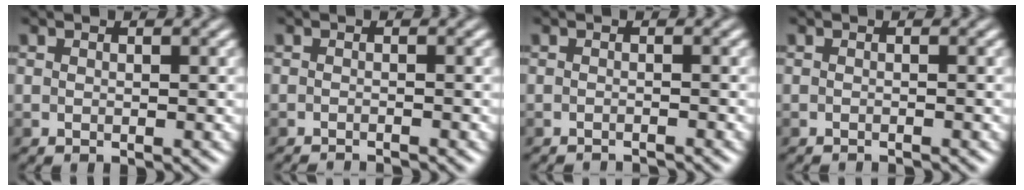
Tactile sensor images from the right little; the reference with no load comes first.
{"total": 2.5, "force": [-2.3, 0.3, 0.8], "torque": [-0.007, -0.002, -0.038]}
{"total": 2.6, "force": [-2.5, 0.2, 0.6], "torque": [-0.002, -0.001, -0.039]}
{"total": 1.5, "force": [-1.4, 0.3, 0.5], "torque": [0.008, -0.002, -0.023]}